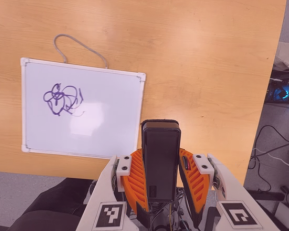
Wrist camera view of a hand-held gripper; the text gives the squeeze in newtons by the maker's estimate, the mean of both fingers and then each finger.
{"total": 5.3, "left": 3.5, "right": 7.2}